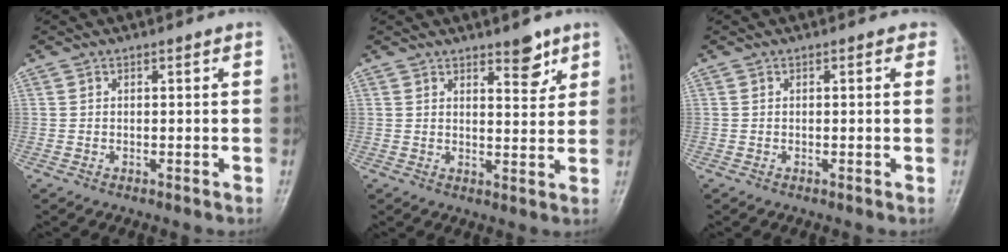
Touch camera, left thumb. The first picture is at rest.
{"total": 4.8, "force": [3.3, 2.0, 2.9], "torque": [-0.018, -0.023, 0.047]}
{"total": 0.9, "force": [0.4, 0.6, 0.5], "torque": [0.011, 0.002, -0.004]}